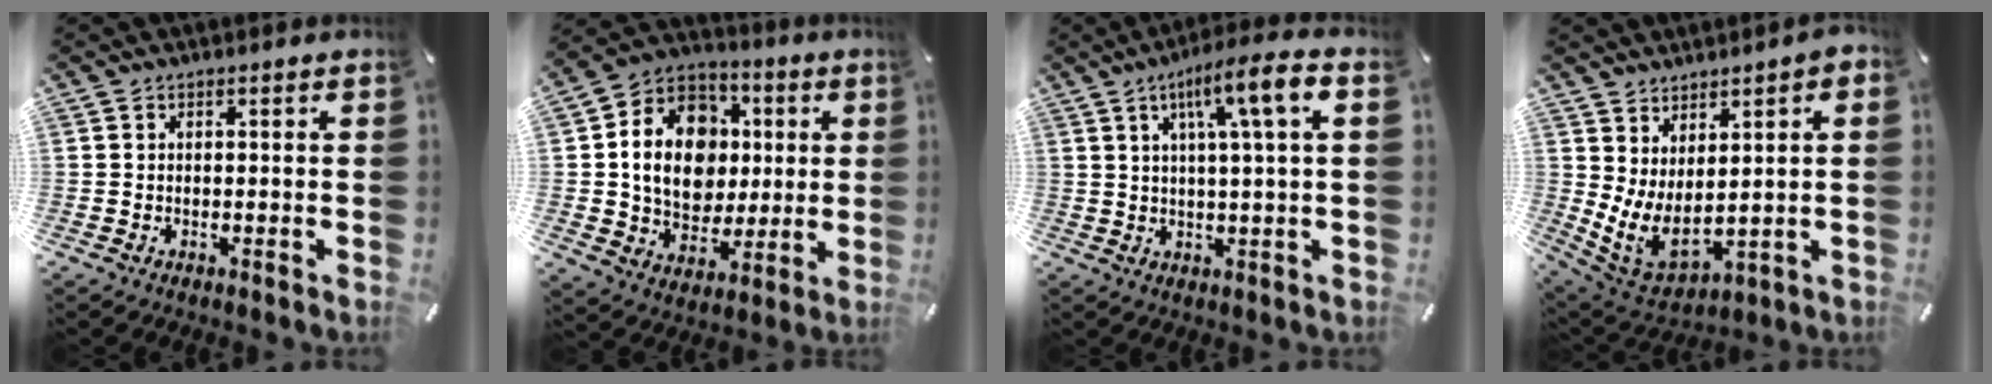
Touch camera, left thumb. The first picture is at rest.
{"total": 16.0, "force": [0.9, 13.7, 8.2], "torque": [-0.152, 0.001, 0.021]}
{"total": 10.8, "force": [3.6, 1.0, 10.1], "torque": [-0.168, -0.003, 0.055]}
{"total": 6.8, "force": [1.2, 4.2, 5.2], "torque": [-0.115, -0.031, 0.026]}